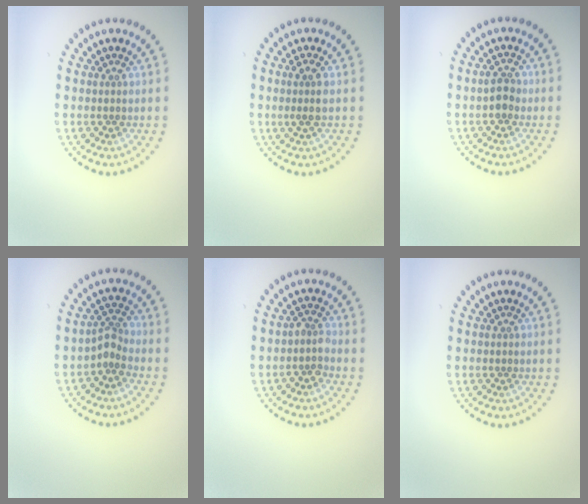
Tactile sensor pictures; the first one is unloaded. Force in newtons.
{"total": 1.5, "press": 1.3, "slide": 0.7}
{"total": 1.7, "press": 1.7, "slide": 0.2}
{"total": 1.9, "press": 1.4, "slide": 1.3}
{"total": 1.6, "press": 1.3, "slide": 1.0}
{"total": 0.0}